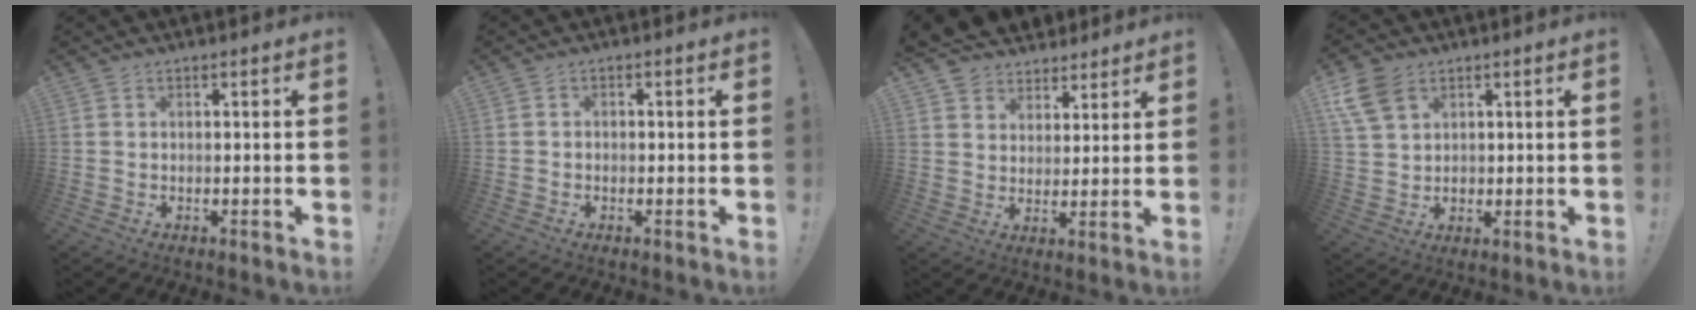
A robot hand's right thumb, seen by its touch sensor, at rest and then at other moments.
{"total": 1.2, "force": [-1.0, 0.6, 0.4], "torque": [-0.007, 0.004, -0.017]}
{"total": 6.7, "force": [5.1, 4.4, 0.3], "torque": [-0.009, -0.038, 0.102]}
{"total": 10.5, "force": [4.7, 7.6, 5.5], "torque": [-0.109, -0.010, 0.097]}